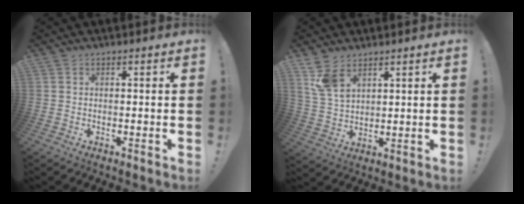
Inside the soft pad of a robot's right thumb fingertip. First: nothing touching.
{"total": 7.4, "force": [5.0, 3.6, 4.0], "torque": [-0.073, -0.023, 0.098]}